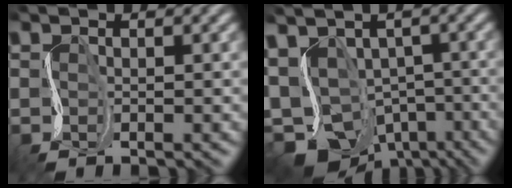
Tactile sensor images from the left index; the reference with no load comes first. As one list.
[{"total": 10.8, "force": [-3.2, 8.2, 6.4], "torque": [-0.125, -0.034, -0.022]}]